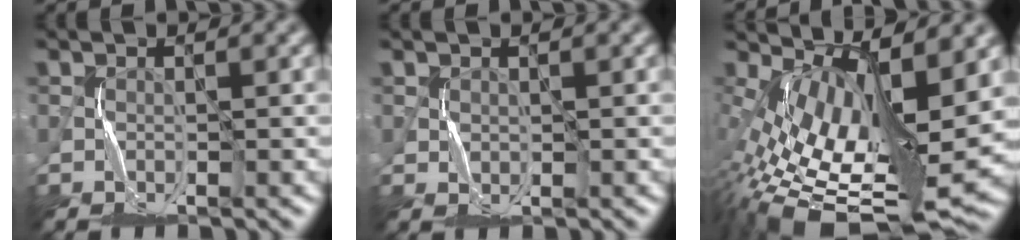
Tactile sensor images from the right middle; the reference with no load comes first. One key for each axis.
{"total": 0.7, "fx": 0.5, "fy": 0.5, "fz": 0.1, "tx": -0.003, "ty": -0.001, "tz": 0.016}
{"total": 13.2, "fx": 1.3, "fy": 5.3, "fz": 12.0, "tx": -0.228, "ty": -0.011, "tz": 0.047}